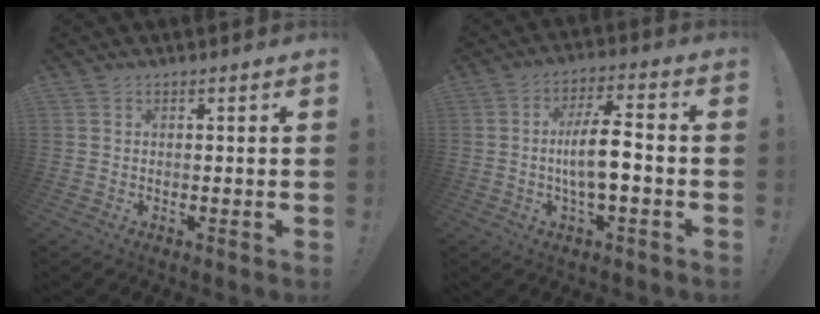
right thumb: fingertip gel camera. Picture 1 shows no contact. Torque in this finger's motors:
{"motor_torque": [0.10, 0.17, 0.31, -0.05, 0.09]}